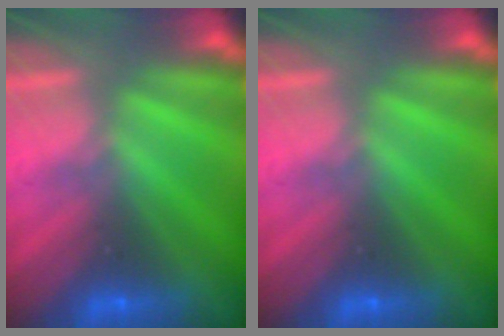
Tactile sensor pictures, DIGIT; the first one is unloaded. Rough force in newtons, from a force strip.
{"total": 0.0}